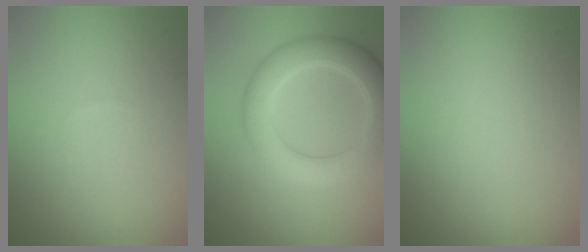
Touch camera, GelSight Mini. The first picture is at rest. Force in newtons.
{"total": 5.5, "press": 5.5, "slide": 0.4}
{"total": 0.0}